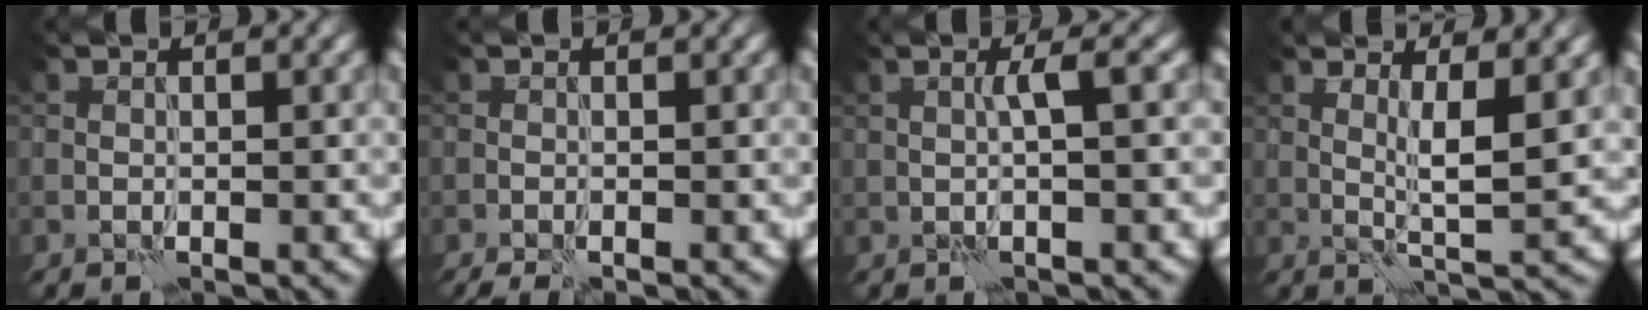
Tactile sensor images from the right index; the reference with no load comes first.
{"total": 1.6, "force": [-1.2, 0.3, 1.1], "torque": [-0.017, -0.002, -0.017]}
{"total": 1.7, "force": [0.2, -0.1, 1.7], "torque": [-0.033, 0.006, 0.001]}
{"total": 3.5, "force": [1.1, 0.5, 3.3], "torque": [-0.058, -0.007, 0.021]}